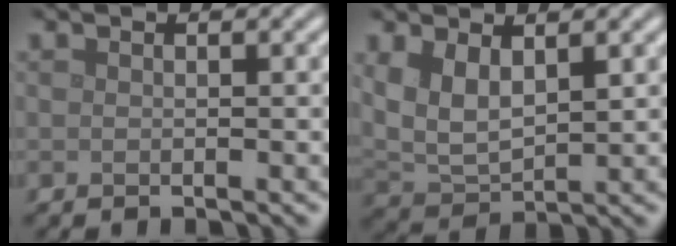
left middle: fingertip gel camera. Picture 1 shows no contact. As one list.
[{"total": 4.2, "force": [1.4, 2.2, 3.3], "torque": [-0.080, -0.004, 0.032]}]